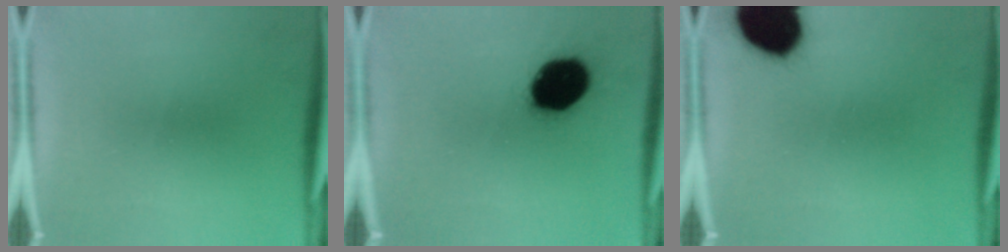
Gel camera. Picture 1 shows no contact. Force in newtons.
{"total": 19.4}
{"total": 19.0}